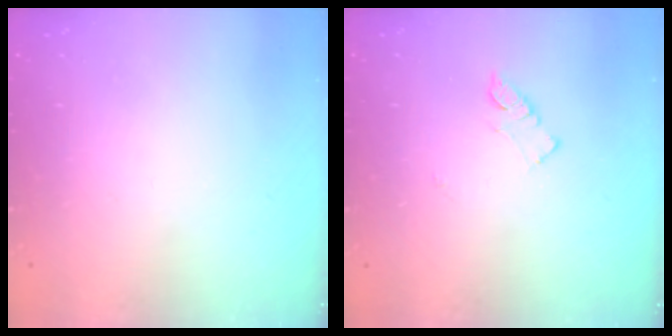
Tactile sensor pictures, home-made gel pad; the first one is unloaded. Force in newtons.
{"total": 5.1, "press": 5.1, "slide": 0.5}